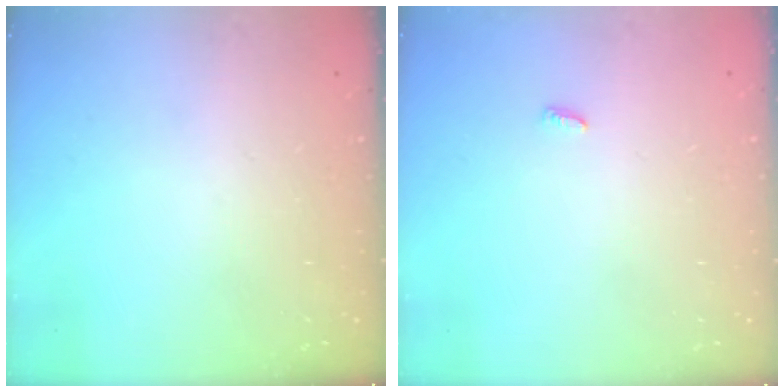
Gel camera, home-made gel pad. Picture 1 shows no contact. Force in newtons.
{"total": 2.4, "press": 2.4, "slide": 0.2}